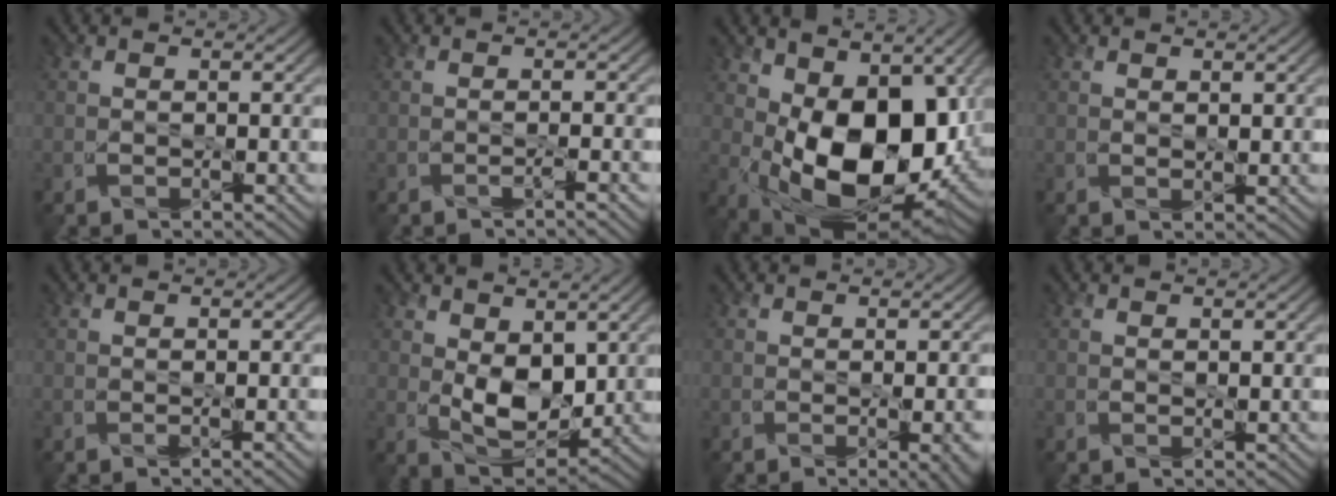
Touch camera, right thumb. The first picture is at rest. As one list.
[{"total": 1.6, "force": [-0.5, -0.3, 1.4], "torque": [-0.025, 0.007, -0.011]}, {"total": 16.4, "force": [0.6, 9.2, 13.6], "torque": [-0.229, -0.030, 0.019]}, {"total": 1.2, "force": [1.0, 0.1, 0.7], "torque": [-0.019, -0.002, 0.024]}, {"total": 1.1, "force": [0.0, -0.3, 1.0], "torque": [-0.017, 0.003, 0.001]}, {"total": 6.8, "force": [1.7, 3.8, 5.4], "torque": [-0.112, -0.008, 0.035]}, {"total": 3.7, "force": [-0.8, 0.7, 3.6], "torque": [-0.045, -0.002, -0.004]}, {"total": 0.7, "force": [0.6, -0.2, 0.4], "torque": [-0.008, 0.003, 0.011]}]